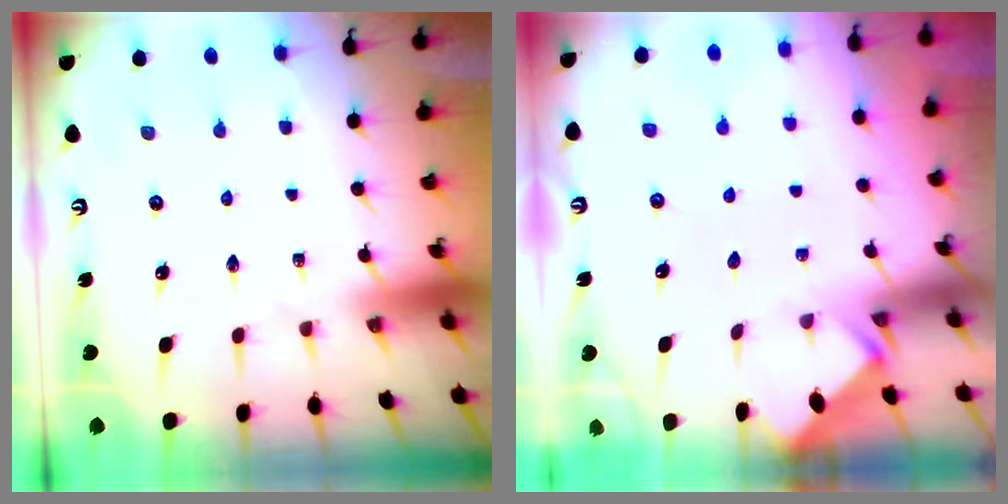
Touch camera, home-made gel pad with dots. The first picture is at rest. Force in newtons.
{"total": 2.5, "press": 2.4, "slide": 0.4}